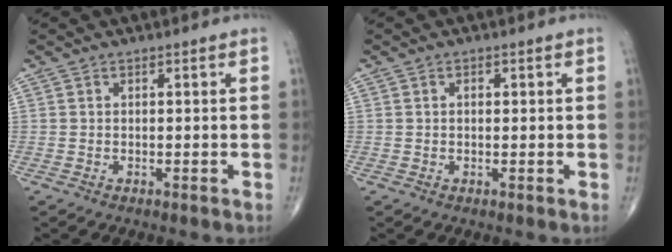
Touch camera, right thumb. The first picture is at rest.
{"total": 1.1, "force": [0.3, 0.7, 0.8], "torque": [-0.012, 0.001, 0.004]}